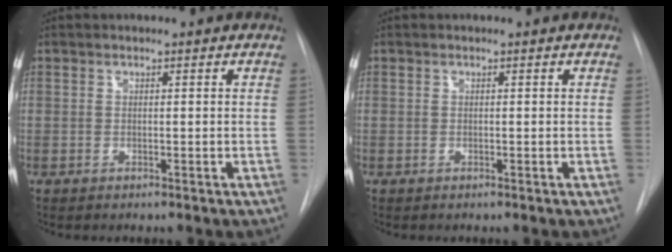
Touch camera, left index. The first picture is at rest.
{"total": 0.9, "force": [-0.8, -0.1, -0.1], "torque": [0.005, -0.005, -0.012]}